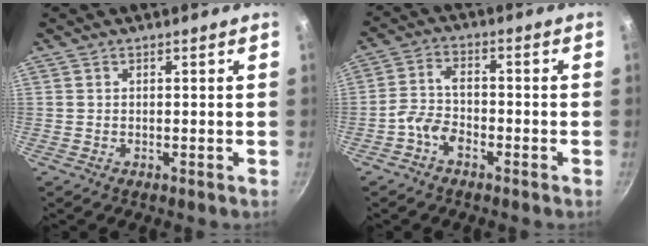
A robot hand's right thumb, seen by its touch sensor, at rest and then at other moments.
{"total": 4.9, "force": [-3.0, 2.7, 2.8], "torque": [-0.057, 0.033, -0.065]}